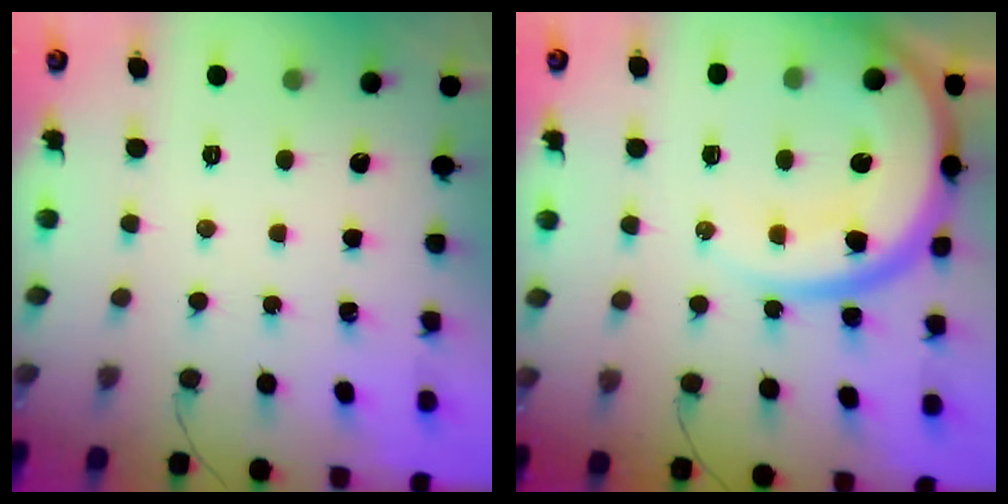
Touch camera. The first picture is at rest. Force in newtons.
{"total": 18.8, "press": 18.6, "slide": 2.2}